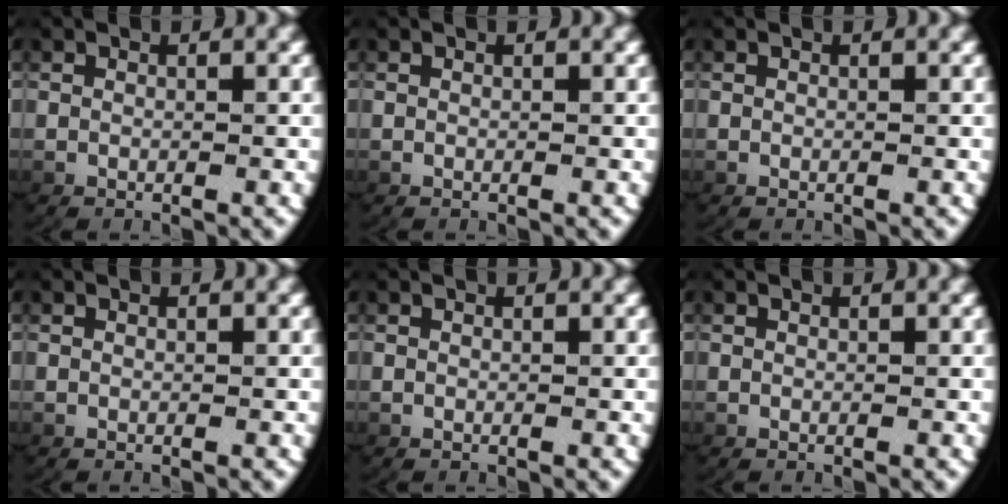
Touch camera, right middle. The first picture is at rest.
{"total": 0.0}
{"total": 0.0}
{"total": 0.0}
{"total": 0.0}
{"total": 0.0}